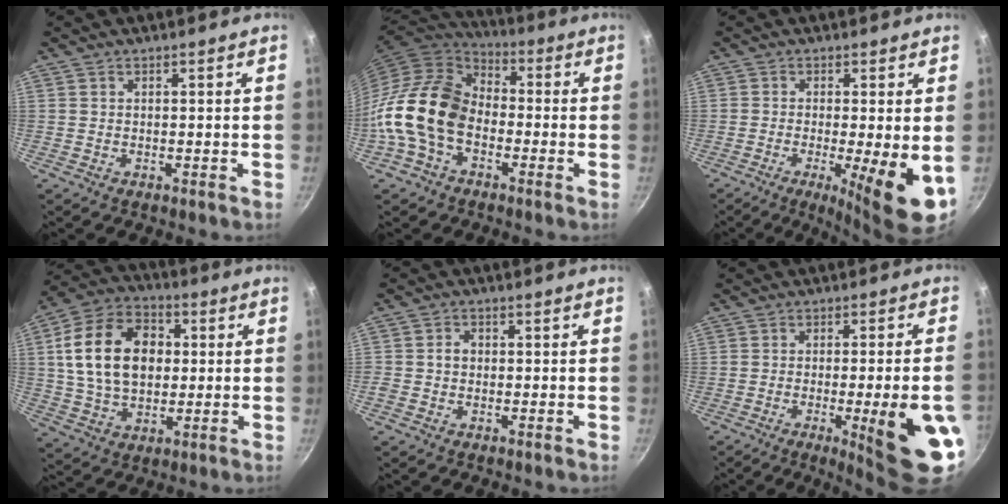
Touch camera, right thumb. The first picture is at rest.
{"total": 16.1, "force": [-3.9, 11.0, 11.1], "torque": [-0.177, 0.039, -0.097]}
{"total": 10.6, "force": [-2.4, 1.9, 10.1], "torque": [-0.146, -0.009, -0.033]}
{"total": 18.4, "force": [2.5, 12.9, 12.9], "torque": [-0.203, 0.017, 0.035]}
{"total": 2.4, "force": [-0.3, 2.1, 1.2], "torque": [-0.011, 0.009, -0.007]}
{"total": 15.6, "force": [-4.7, 2.6, 14.7], "torque": [-0.177, 0.012, -0.055]}